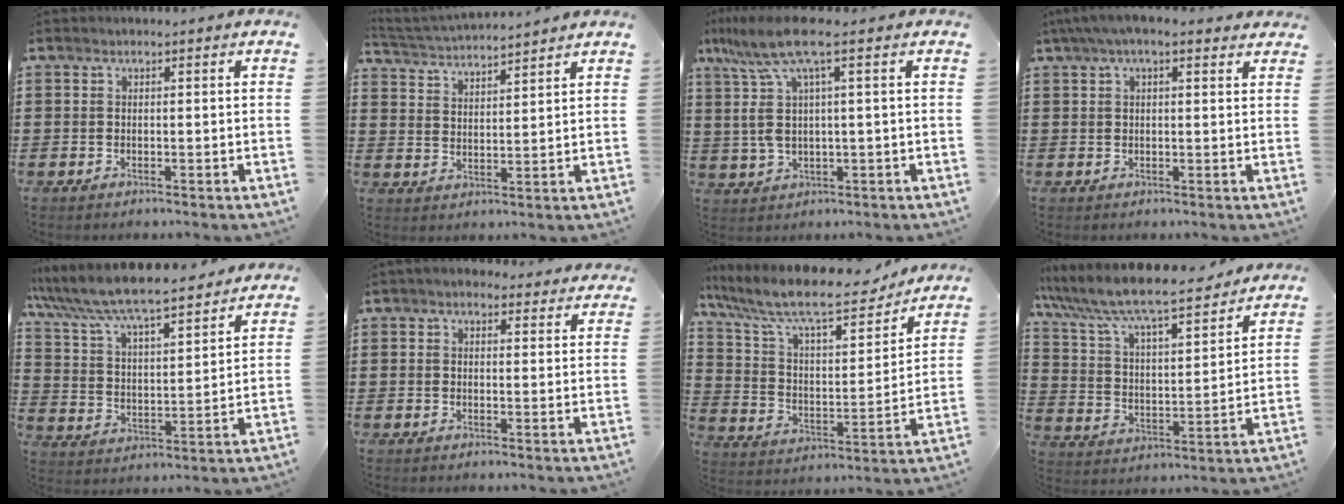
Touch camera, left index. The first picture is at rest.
{"total": 3.5, "force": [3.5, -0.3, 0.2], "torque": [-0.020, -0.020, 0.058]}
{"total": 9.4, "force": [3.2, 2.0, 8.6], "torque": [-0.214, -0.022, 0.041]}
{"total": 3.9, "force": [2.4, 1.4, 2.8], "torque": [-0.060, 0.007, 0.042]}
{"total": 7.5, "force": [7.0, 0.7, 2.7], "torque": [-0.084, -0.042, 0.117]}
{"total": 2.8, "force": [2.3, 1.3, 0.8], "torque": [-0.024, 0.000, 0.042]}
{"total": 12.0, "force": [10.0, 1.8, 6.3], "torque": [-0.163, -0.058, 0.171]}
{"total": 8.0, "force": [7.3, 0.8, 3.1], "torque": [-0.094, -0.050, 0.119]}